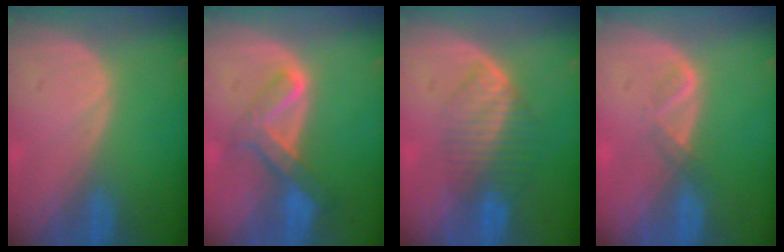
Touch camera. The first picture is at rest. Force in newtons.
{"total": 6.7, "press": 5.6, "slide": 3.6}
{"total": 6.7, "press": 6.0, "slide": 2.9}
{"total": 1.9, "press": 1.8, "slide": 0.7}